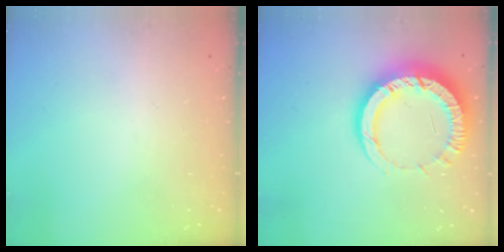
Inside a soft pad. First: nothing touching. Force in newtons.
{"total": 12.4, "press": 12.4, "slide": 1.2}